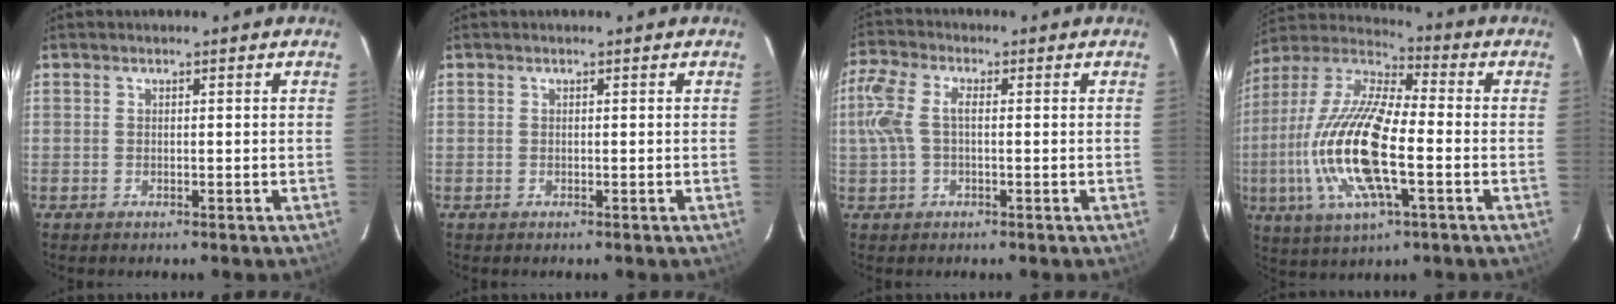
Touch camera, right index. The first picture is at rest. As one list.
[{"total": 0.0}, {"total": 6.5, "force": [0.1, 3.2, 5.7], "torque": [-0.130, 0.013, 0.002]}, {"total": 20.1, "force": [-4.1, 6.5, 18.5], "torque": [-0.384, -0.009, -0.087]}]